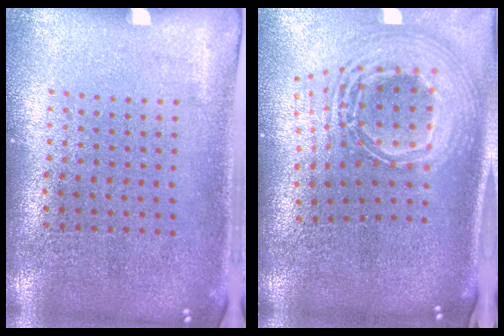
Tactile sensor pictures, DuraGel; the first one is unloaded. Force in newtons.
{"total": 2.8, "press": 1.9, "slide": 2.1}